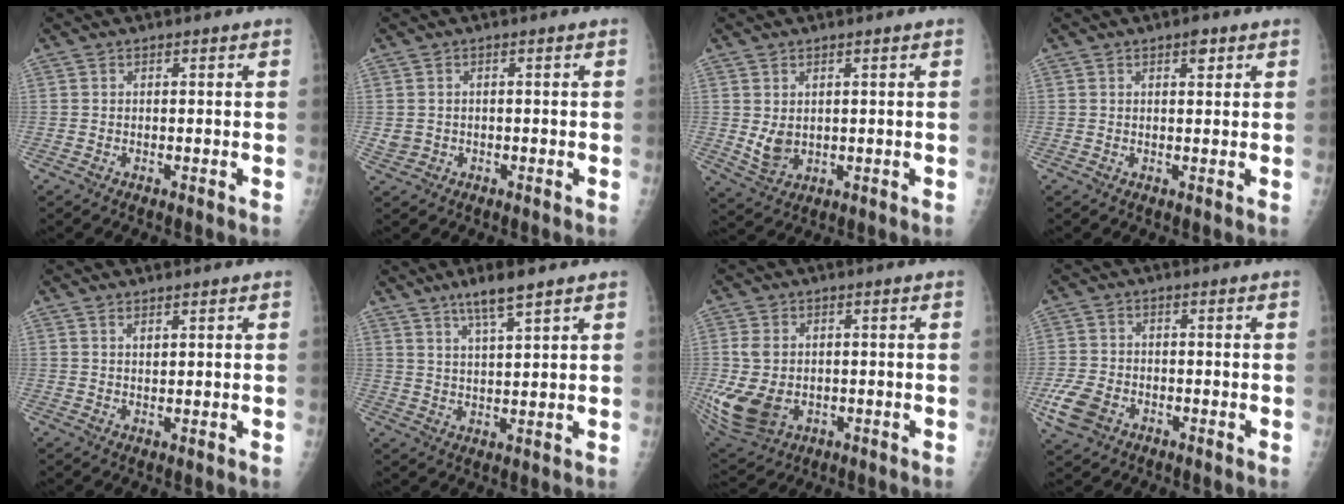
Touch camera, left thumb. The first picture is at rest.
{"total": 1.7, "force": [-0.2, 1.7, 0.4], "torque": [-0.005, 0.005, 0.002]}
{"total": 4.2, "force": [0.7, 2.9, 2.9], "torque": [-0.042, -0.013, 0.026]}
{"total": 2.0, "force": [1.2, 0.9, 1.4], "torque": [-0.013, -0.004, 0.016]}
{"total": 1.2, "force": [0.9, 0.3, 0.7], "torque": [-0.009, -0.007, 0.018]}
{"total": 6.6, "force": [4.7, 0.7, 4.6], "torque": [-0.086, -0.026, 0.088]}
{"total": 11.9, "force": [-1.5, 8.6, 8.1], "torque": [-0.173, -0.003, -0.008]}
{"total": 6.5, "force": [-2.7, 4.6, 3.7], "torque": [-0.083, 0.008, -0.047]}